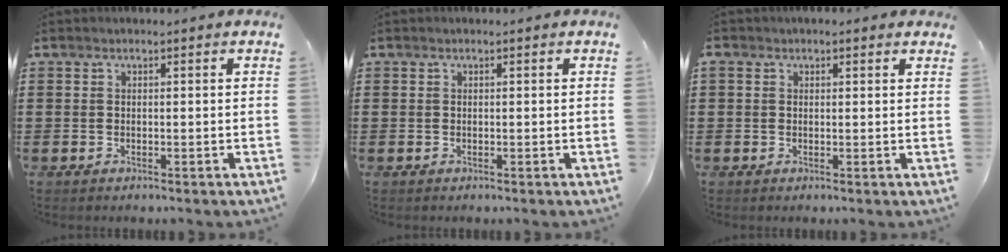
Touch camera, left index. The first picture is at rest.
{"total": 0.0}
{"total": 1.4, "force": [0.8, 0.9, 0.7], "torque": [-0.019, 0.006, 0.015]}